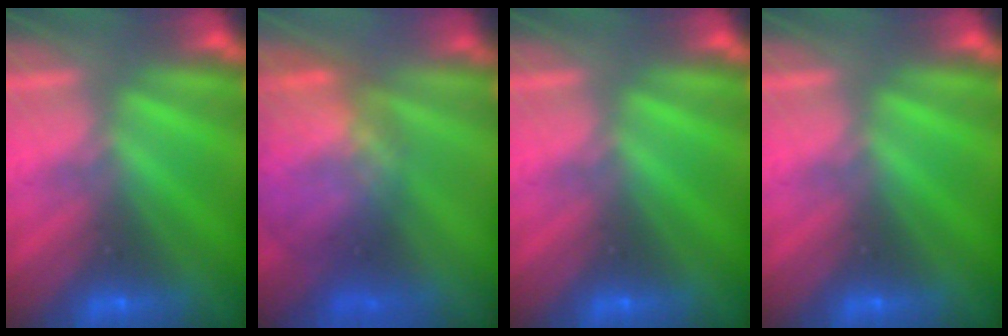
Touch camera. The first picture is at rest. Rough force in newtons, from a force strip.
{"total": 10.8}
{"total": 0.0}
{"total": 0.0}